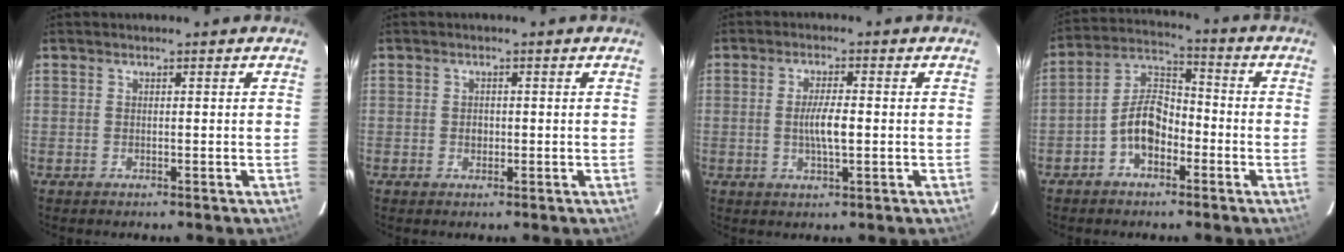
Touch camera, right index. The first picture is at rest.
{"total": 1.4, "force": [-0.2, 1.3, 0.6], "torque": [-0.009, 0.003, -0.003]}
{"total": 4.7, "force": [-0.3, 1.0, 4.5], "torque": [-0.083, -0.002, -0.004]}
{"total": 8.4, "force": [-3.7, 4.9, 5.7], "torque": [-0.112, 0.028, -0.065]}